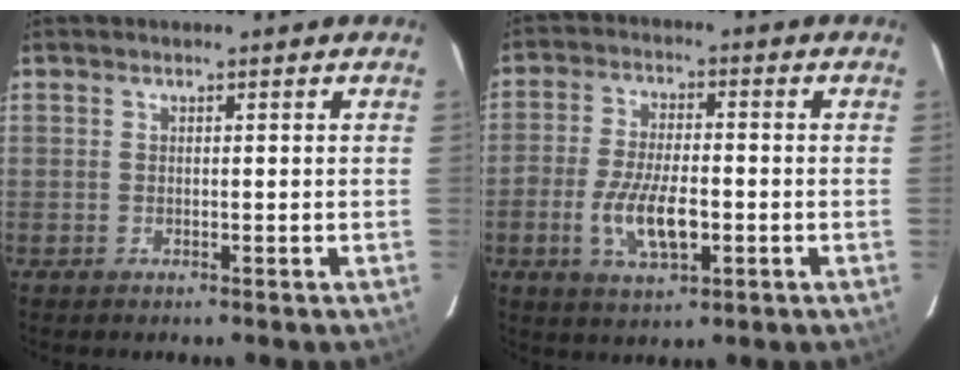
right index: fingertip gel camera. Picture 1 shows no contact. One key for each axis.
{"total": 9.7, "fx": -2.9, "fy": 4.0, "fz": 8.4, "tx": -0.172, "ty": -0.006, "tz": -0.052}